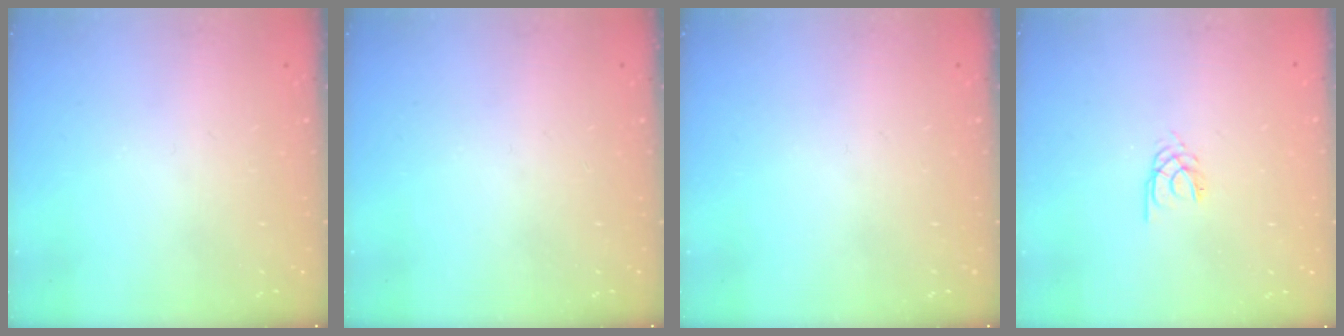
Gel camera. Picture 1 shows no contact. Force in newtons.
{"total": 0.0}
{"total": 0.0}
{"total": 2.1, "press": 2.0, "slide": 0.4}